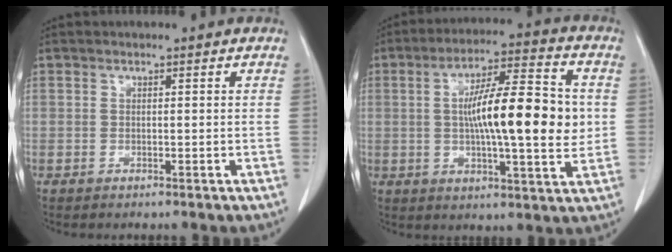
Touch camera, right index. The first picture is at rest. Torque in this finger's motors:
{"motor_torque": [1.72, -0.17, 0.52, 0.21]}